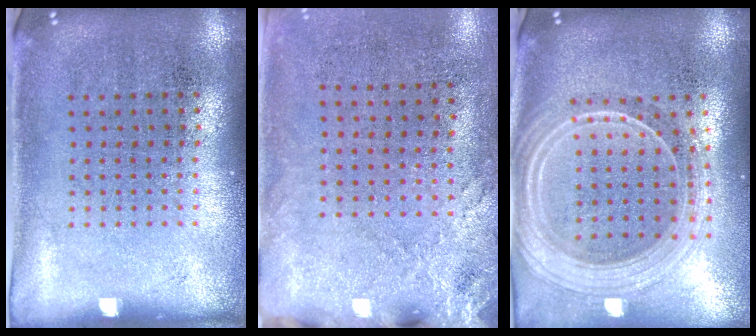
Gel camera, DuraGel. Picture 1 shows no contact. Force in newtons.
{"total": 2.5, "press": 2.0, "slide": 1.5}
{"total": 2.5, "press": 2.1, "slide": 1.3}